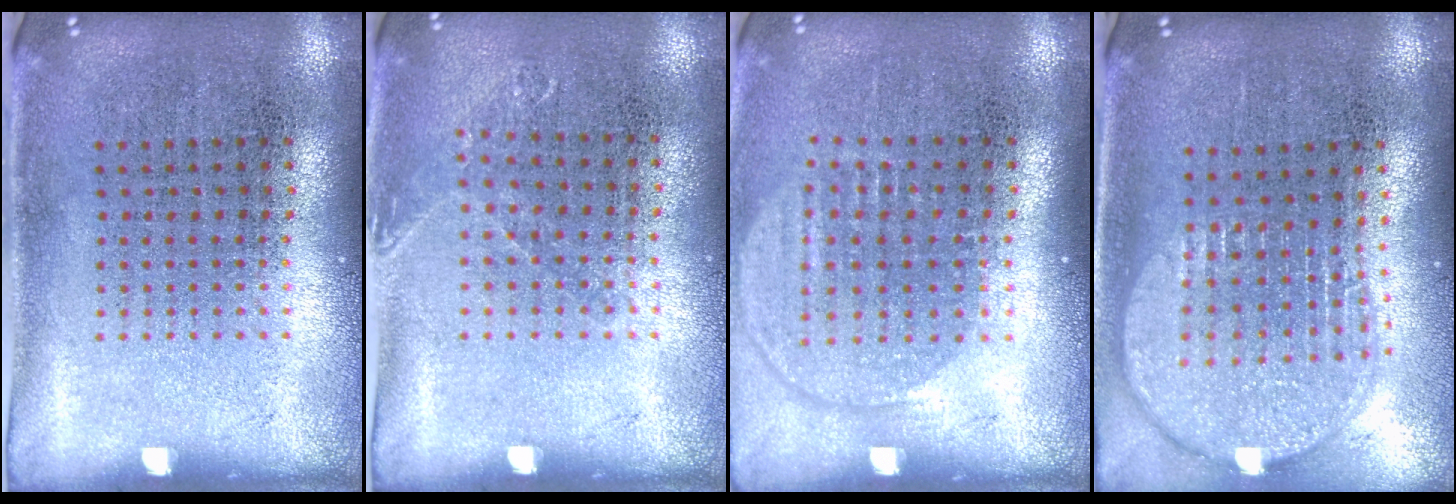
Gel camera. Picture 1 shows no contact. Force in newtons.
{"total": 0.8, "press": 0.8, "slide": 0.1}
{"total": 1.5, "press": 1.3, "slide": 0.7}
{"total": 2.0, "press": 1.6, "slide": 1.1}